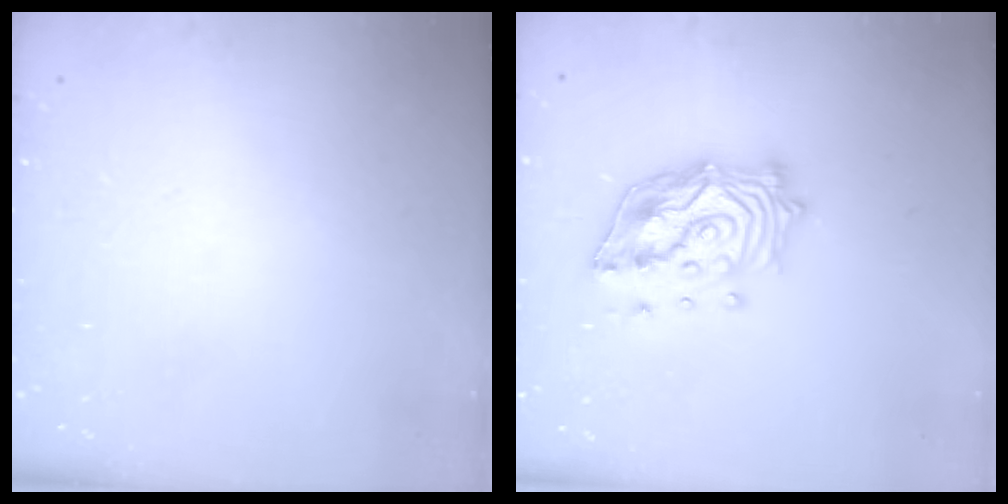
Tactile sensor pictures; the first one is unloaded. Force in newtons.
{"total": 18.1, "press": 17.9, "slide": 2.7}